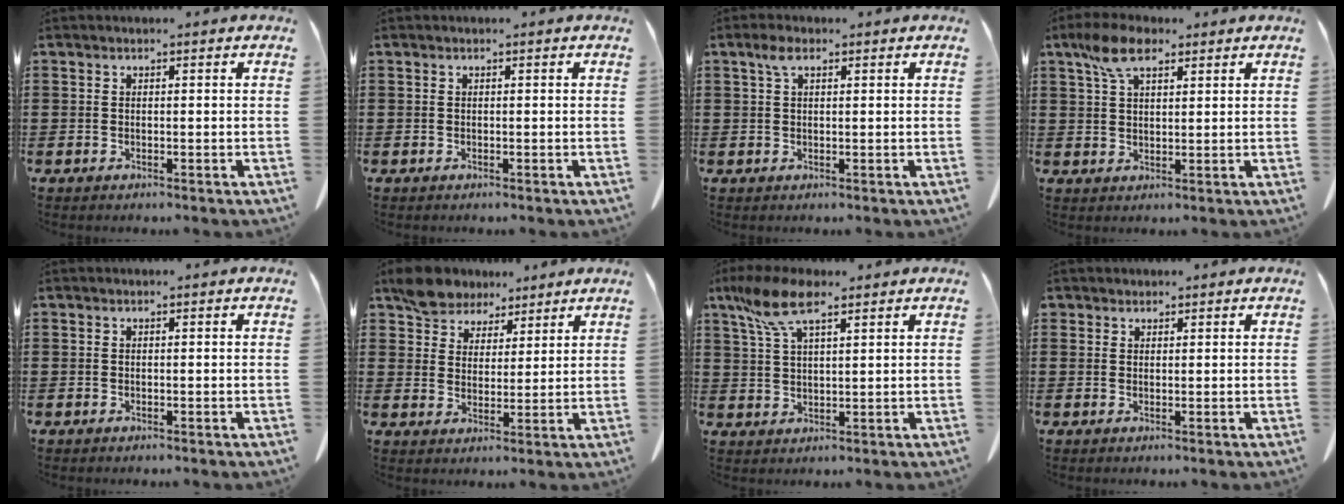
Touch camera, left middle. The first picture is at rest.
{"total": 0.0}
{"total": 2.5, "force": [1.1, 1.0, 2.0], "torque": [-0.045, 0.005, 0.018]}
{"total": 6.6, "force": [4.0, 2.7, 4.5], "torque": [-0.101, 0.006, 0.074]}
{"total": 0.0}
{"total": 5.8, "force": [5.1, 2.8, 0.5], "torque": [-0.037, -0.008, 0.099]}
{"total": 7.7, "force": [5.0, 2.2, 5.5], "torque": [-0.126, -0.007, 0.089]}
{"total": 1.4, "force": [1.2, 0.6, 0.0], "torque": [-0.003, 0.002, 0.025]}